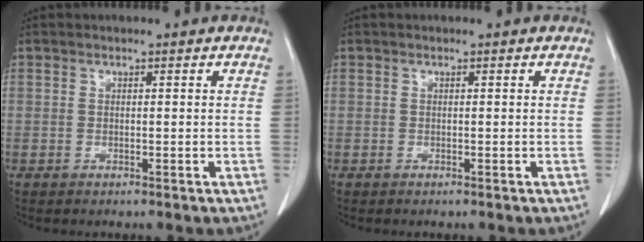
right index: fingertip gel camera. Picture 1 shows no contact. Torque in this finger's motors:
{"motor_torque": [-0.03, 0.00, 0.04, 0.01]}